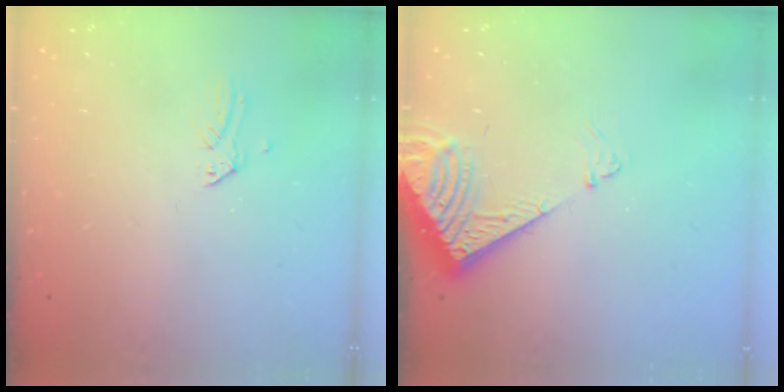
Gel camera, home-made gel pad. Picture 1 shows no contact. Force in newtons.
{"total": 7.5, "press": 7.4, "slide": 1.0}